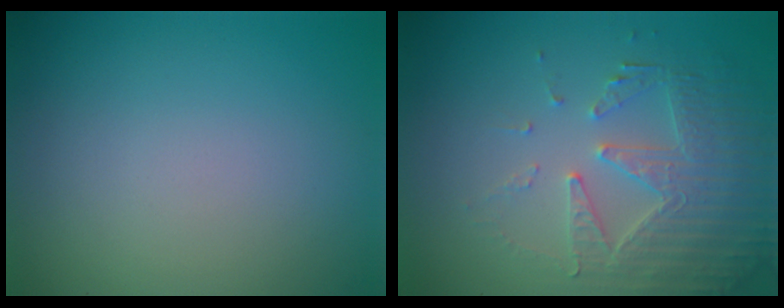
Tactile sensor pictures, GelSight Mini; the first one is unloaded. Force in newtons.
{"total": 5.0, "press": 3.9, "slide": 3.2}